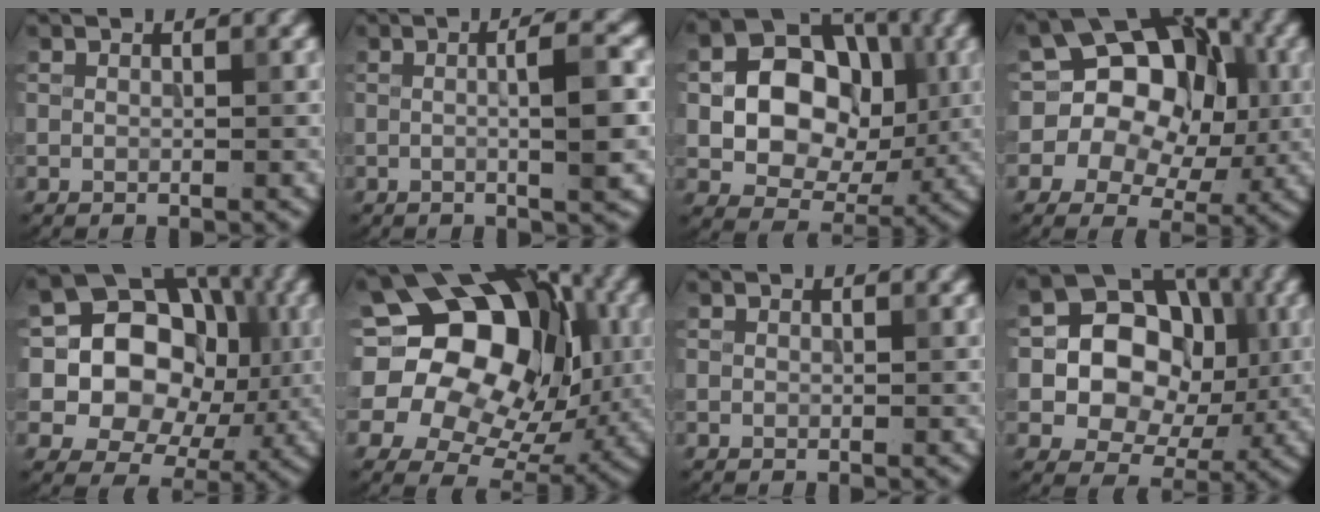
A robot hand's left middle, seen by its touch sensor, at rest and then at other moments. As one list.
[{"total": 5.1, "force": [0.0, 1.1, 5.0], "torque": [-0.065, 0.008, 0.000]}, {"total": 9.7, "force": [0.4, 7.5, 6.2], "torque": [-0.083, 0.006, 0.000]}, {"total": 12.6, "force": [1.6, 10.3, 7.1], "torque": [-0.099, 0.039, -0.005]}, {"total": 12.7, "force": [1.1, 10.9, 6.4], "torque": [-0.108, 0.023, 0.000]}, {"total": 17.5, "force": [3.9, 13.0, 11.1], "torque": [-0.189, 0.044, 0.058]}, {"total": 0.0}, {"total": 10.2, "force": [0.4, 8.5, 5.6], "torque": [-0.066, 0.011, -0.009]}]